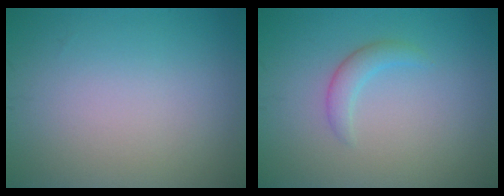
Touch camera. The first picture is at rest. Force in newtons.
{"total": 1.7, "press": 1.7, "slide": 0.2}